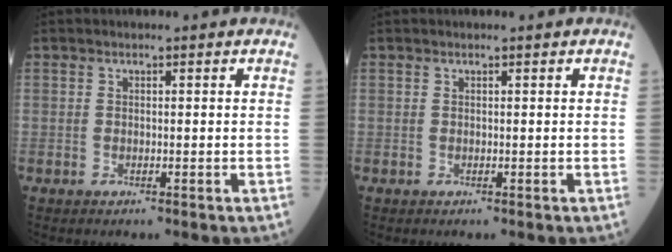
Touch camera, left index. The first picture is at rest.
{"total": 0.0}